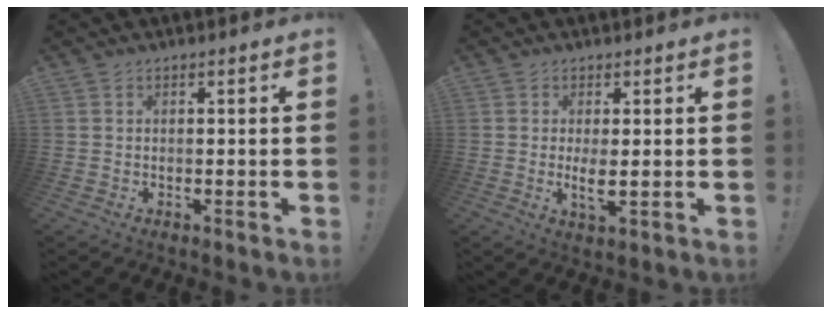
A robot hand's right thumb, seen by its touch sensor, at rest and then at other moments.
{"total": 4.2, "force": [0.2, 1.0, 4.1], "torque": [-0.067, -0.012, 0.003]}